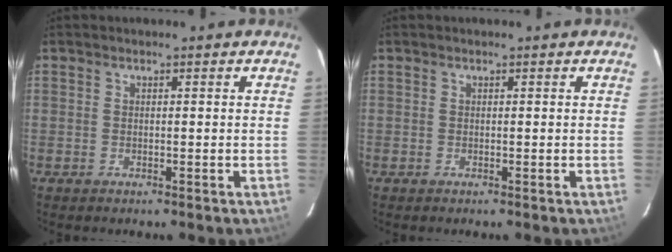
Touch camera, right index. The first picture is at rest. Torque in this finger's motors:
{"motor_torque": [0.36, -0.12, 0.02, 0.01]}